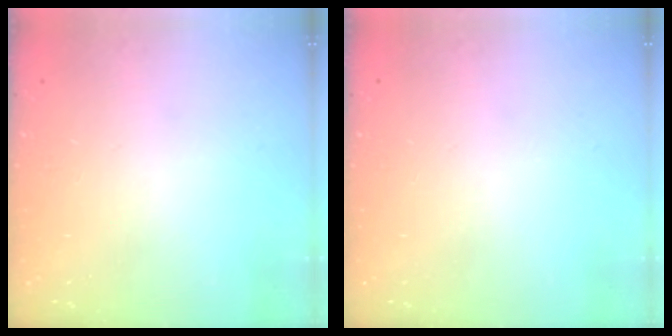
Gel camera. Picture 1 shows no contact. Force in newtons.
{"total": 0.0}